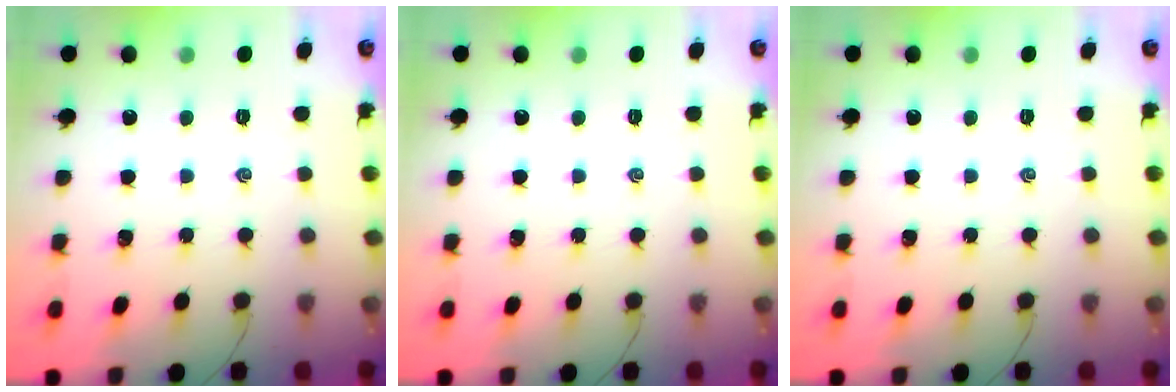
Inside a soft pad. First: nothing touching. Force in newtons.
{"total": 0.0}
{"total": 0.0}